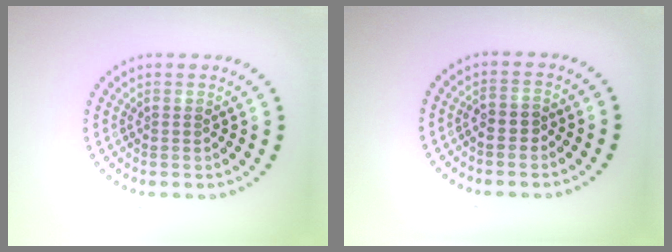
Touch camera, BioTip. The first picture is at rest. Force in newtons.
{"total": 1.3, "press": 1.2, "slide": 0.6}